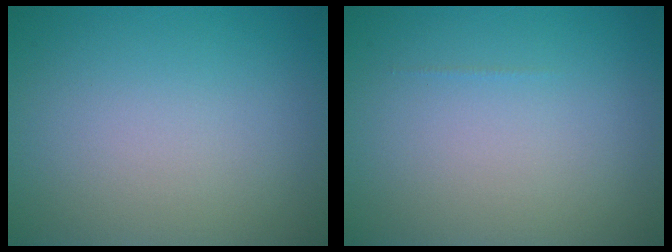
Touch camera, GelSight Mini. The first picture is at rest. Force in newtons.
{"total": 0.0}